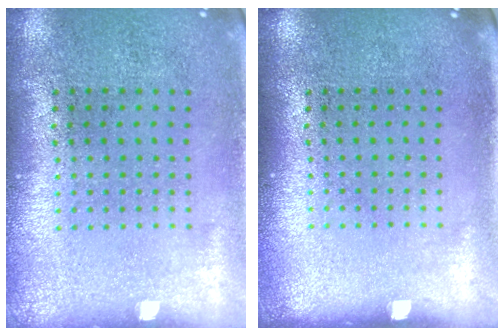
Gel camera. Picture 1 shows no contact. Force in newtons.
{"total": 0.0}